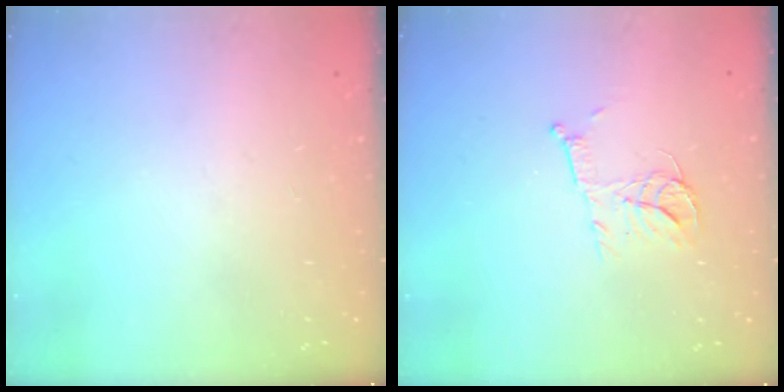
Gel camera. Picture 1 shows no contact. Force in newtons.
{"total": 8.0, "press": 8.0, "slide": 0.3}